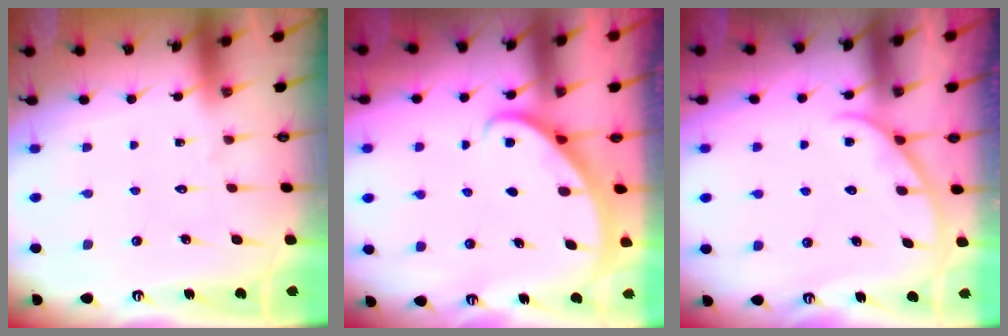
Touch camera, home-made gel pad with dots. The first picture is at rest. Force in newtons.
{"total": 2.4, "press": 2.4, "slide": 0.2}
{"total": 2.7, "press": 2.6, "slide": 0.3}